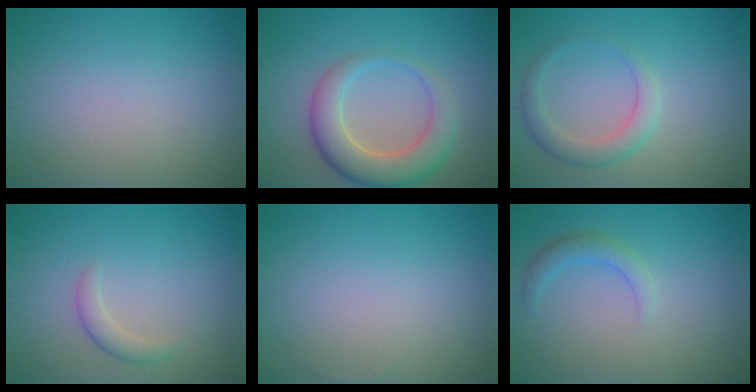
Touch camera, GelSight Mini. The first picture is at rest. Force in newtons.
{"total": 6.1, "press": 6.1, "slide": 0.7}
{"total": 2.8, "press": 2.8, "slide": 0.3}
{"total": 1.6, "press": 1.6, "slide": 0.1}
{"total": 0.0}
{"total": 2.0, "press": 2.0, "slide": 0.1}